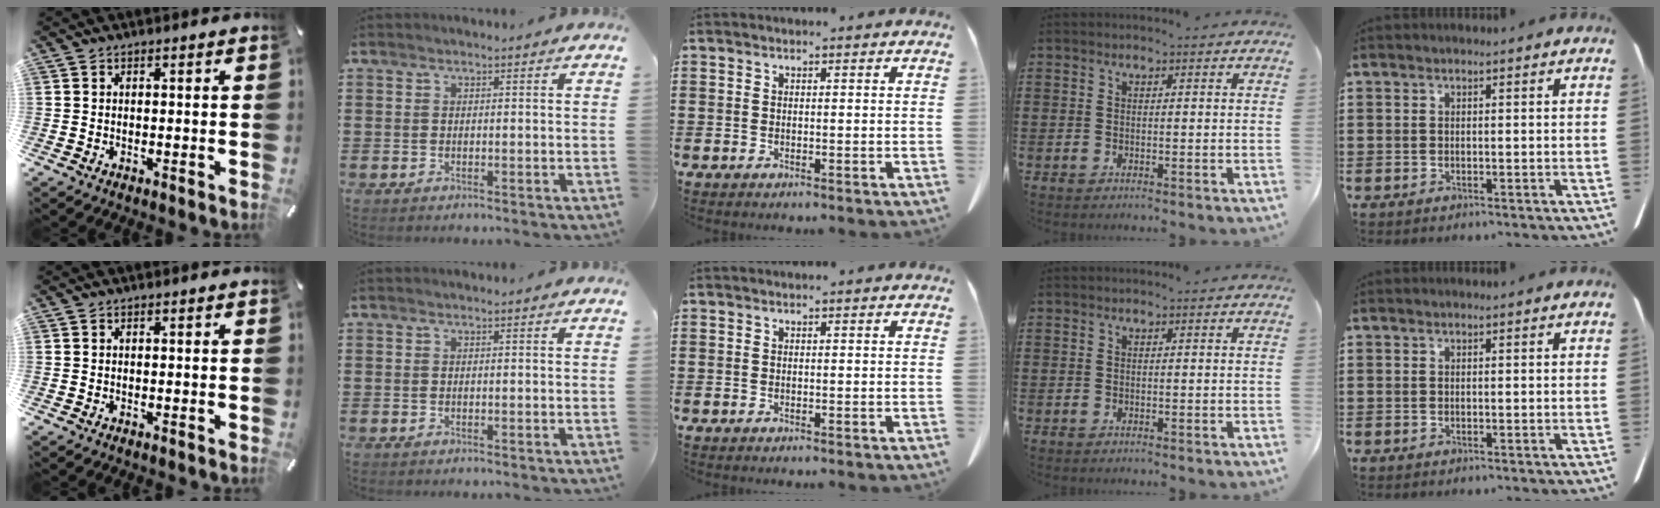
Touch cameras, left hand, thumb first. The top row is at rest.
{}